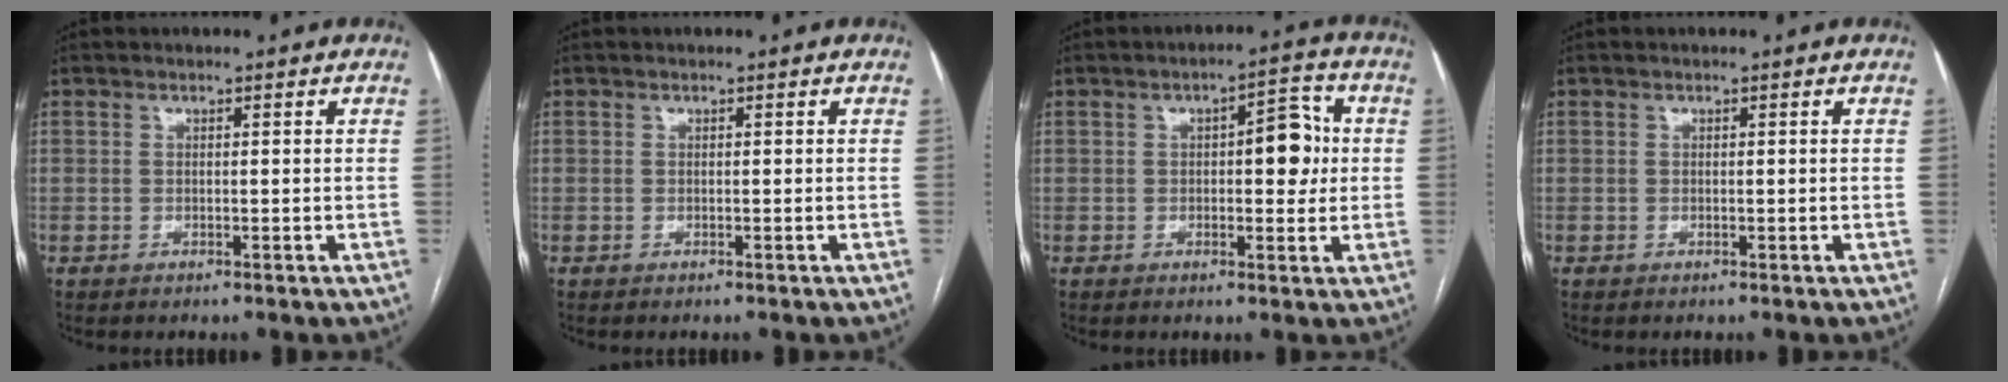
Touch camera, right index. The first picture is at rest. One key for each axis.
{"total": 0.0}
{"total": 6.5, "fx": 0.6, "fy": 2.6, "fz": 6.0, "tx": -0.076, "ty": 0.020, "tz": 0.008}
{"total": 0.0}